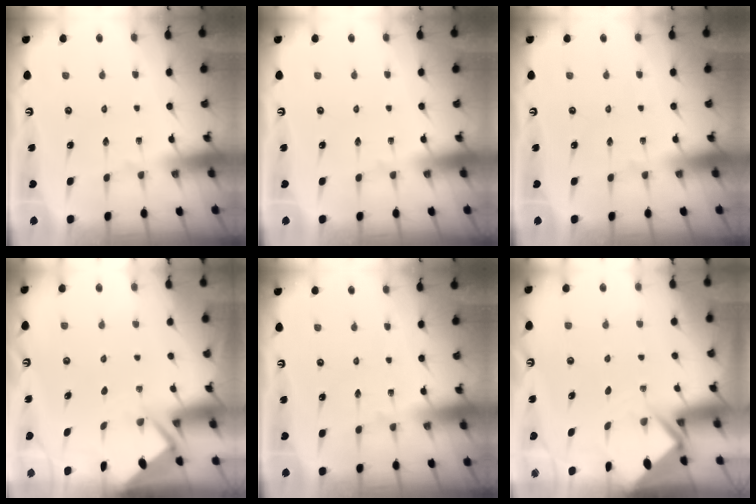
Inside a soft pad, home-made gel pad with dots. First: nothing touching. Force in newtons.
{"total": 0.0}
{"total": 0.0}
{"total": 2.9, "press": 2.9, "slide": 0.4}
{"total": 0.0}
{"total": 4.0, "press": 3.9, "slide": 0.3}